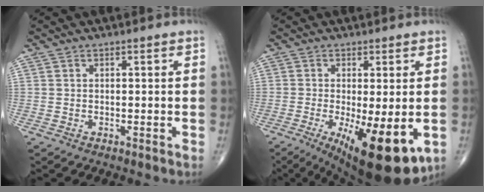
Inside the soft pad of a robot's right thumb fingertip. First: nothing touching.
{"total": 15.4, "force": [-4.6, 4.8, 13.9], "torque": [-0.190, -0.025, -0.054]}